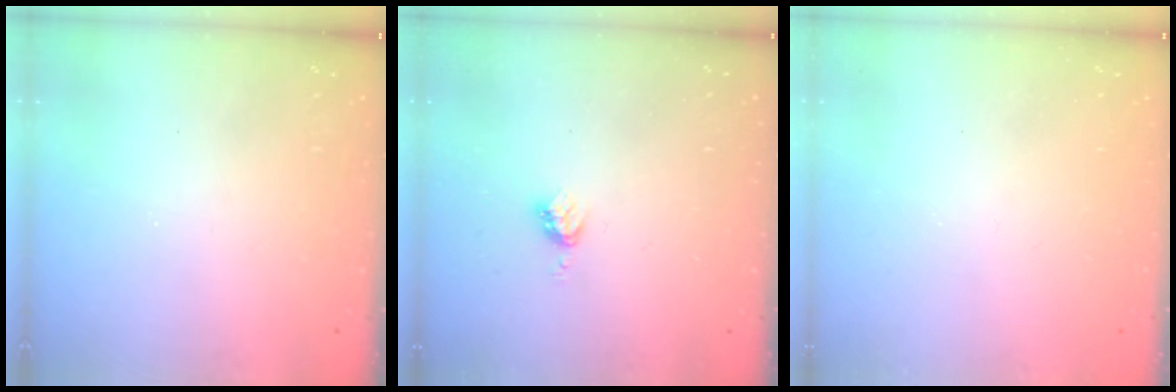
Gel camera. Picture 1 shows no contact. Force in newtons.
{"total": 3.4, "press": 3.4, "slide": 0.4}
{"total": 0.0}